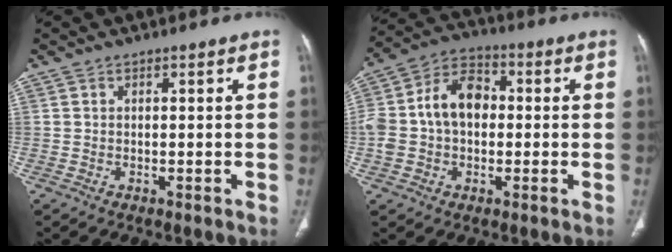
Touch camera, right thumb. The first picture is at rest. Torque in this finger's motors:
{"motor_torque": [1.50, 1.41, 1.27, -0.25, 0.14]}